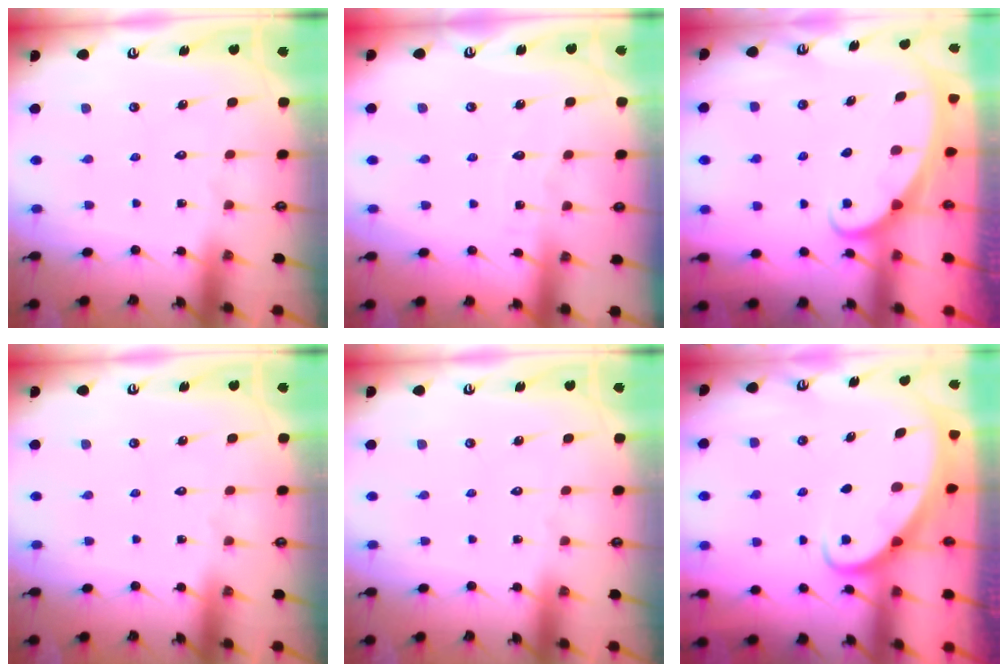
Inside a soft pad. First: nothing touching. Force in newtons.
{"total": 2.7, "press": 2.7, "slide": 0.3}
{"total": 1.9, "press": 1.9, "slide": 0.1}
{"total": 0.0}
{"total": 0.0}
{"total": 2.1, "press": 2.1, "slide": 0.3}